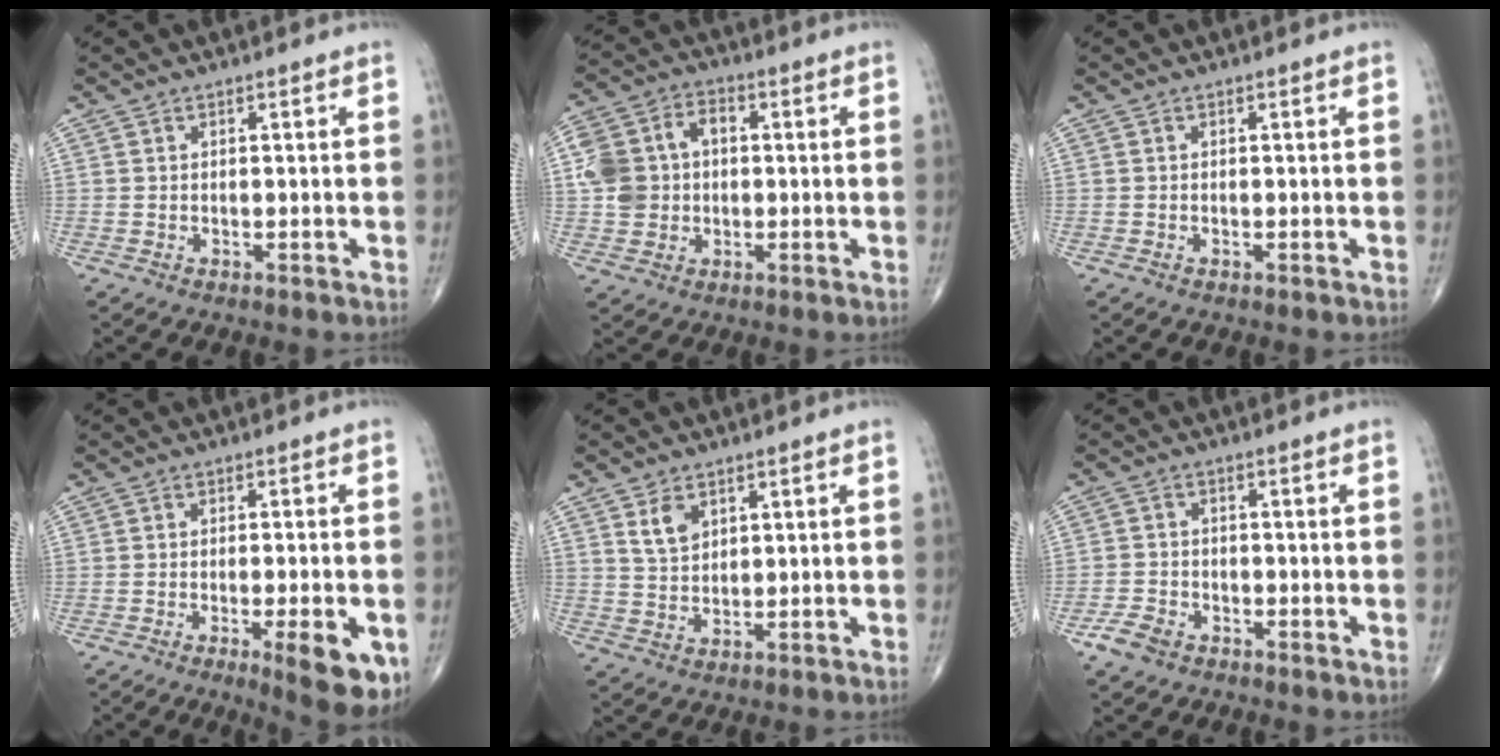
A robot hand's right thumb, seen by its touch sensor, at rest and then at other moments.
{"total": 10.0, "force": [0.4, 8.2, 5.7], "torque": [-0.095, 0.027, 0.003]}
{"total": 0.0}
{"total": 10.5, "force": [-4.2, 2.7, 9.3], "torque": [-0.112, -0.010, -0.052]}
{"total": 4.5, "force": [2.3, 2.8, 2.6], "torque": [-0.035, -0.015, 0.048]}
{"total": 4.0, "force": [-2.6, 2.5, 1.9], "torque": [-0.038, 0.007, -0.048]}